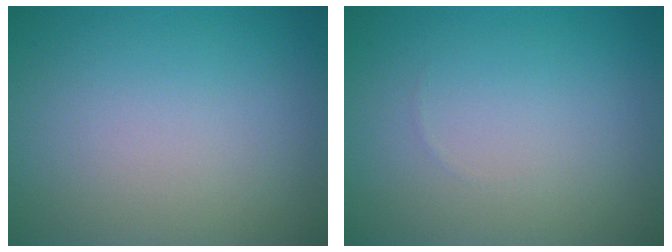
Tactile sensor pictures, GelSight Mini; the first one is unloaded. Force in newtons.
{"total": 0.0}